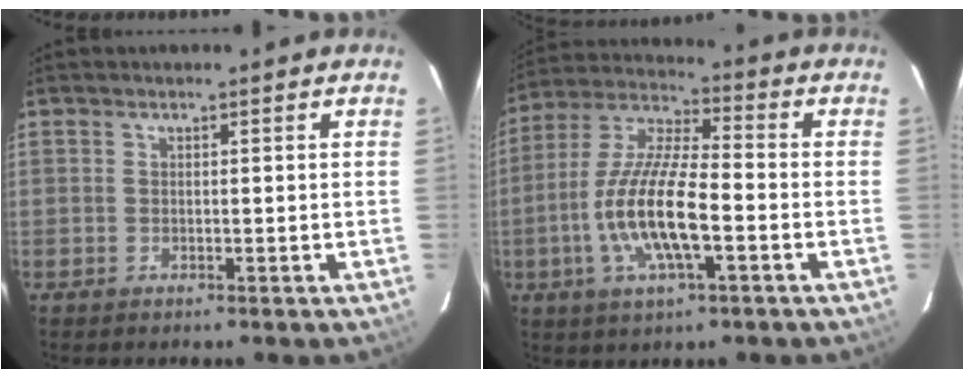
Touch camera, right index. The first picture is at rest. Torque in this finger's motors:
{"motor_torque": [1.79, -0.35, 1.05, 0.21]}